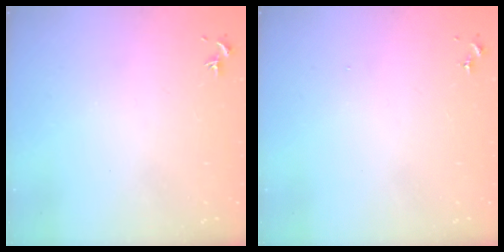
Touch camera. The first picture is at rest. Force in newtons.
{"total": 0.0}